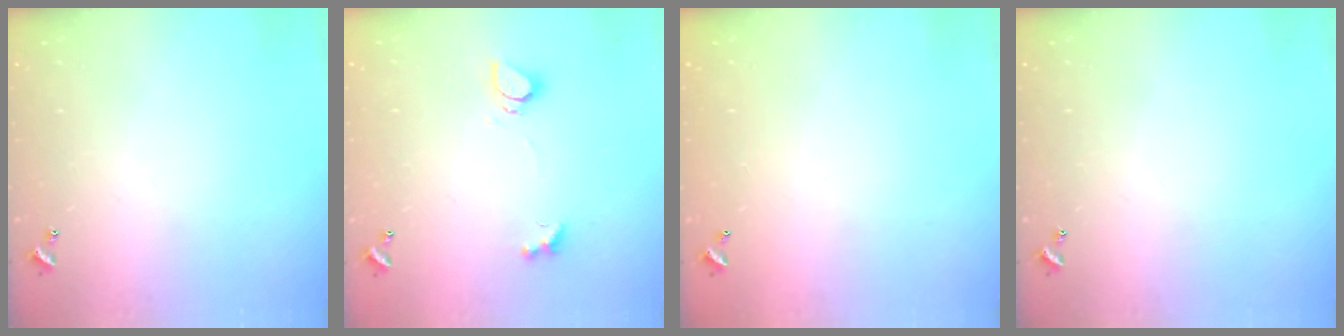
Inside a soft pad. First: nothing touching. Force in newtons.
{"total": 1.0, "press": 0.9, "slide": 0.4}
{"total": 2.9, "press": 2.9, "slide": 0.1}
{"total": 0.0}